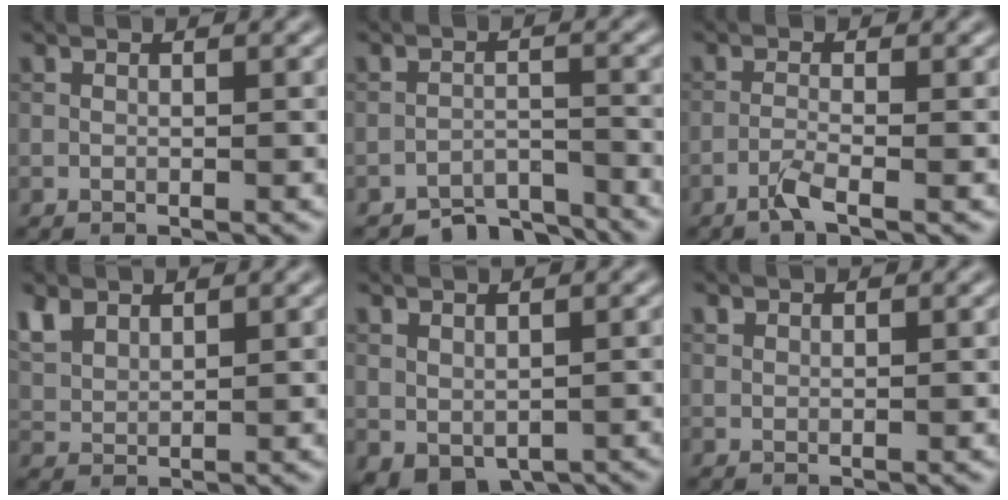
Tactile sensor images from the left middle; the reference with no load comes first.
{"total": 4.5, "force": [-4.2, 1.2, 0.9], "torque": [-0.011, -0.004, -0.072]}
{"total": 1.8, "force": [-1.2, 0.2, 1.3], "torque": [-0.030, 0.004, -0.033]}
{"total": 3.1, "force": [2.1, 1.8, 1.5], "torque": [-0.046, 0.005, 0.047]}
{"total": 3.6, "force": [-1.0, 2.3, 2.6], "torque": [-0.047, -0.013, -0.005]}
{"total": 0.6, "force": [0.5, 0.4, 0.1], "torque": [-0.001, 0.000, 0.013]}